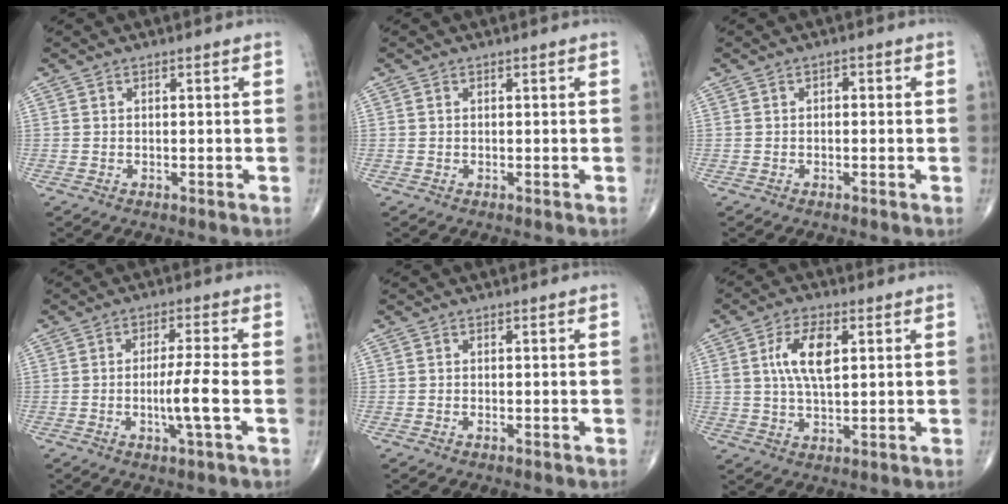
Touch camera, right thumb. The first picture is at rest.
{"total": 0.0}
{"total": 1.3, "force": [0.1, 0.8, 1.0], "torque": [-0.004, 0.004, -0.005]}
{"total": 6.1, "force": [-1.5, -0.1, 5.9], "torque": [-0.118, 0.002, -0.028]}
{"total": 0.0}
{"total": 8.6, "force": [2.2, 3.9, 7.4], "torque": [-0.138, -0.002, 0.041]}